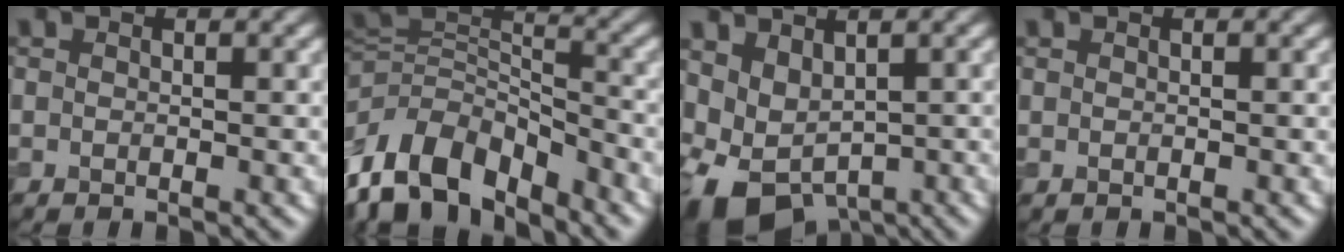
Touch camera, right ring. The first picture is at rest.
{"total": 11.7, "force": [-6.6, 6.8, 7.0], "torque": [-0.131, 0.002, -0.132]}
{"total": 6.7, "force": [-1.2, 4.4, 4.9], "torque": [-0.089, -0.020, -0.006]}
{"total": 0.0}